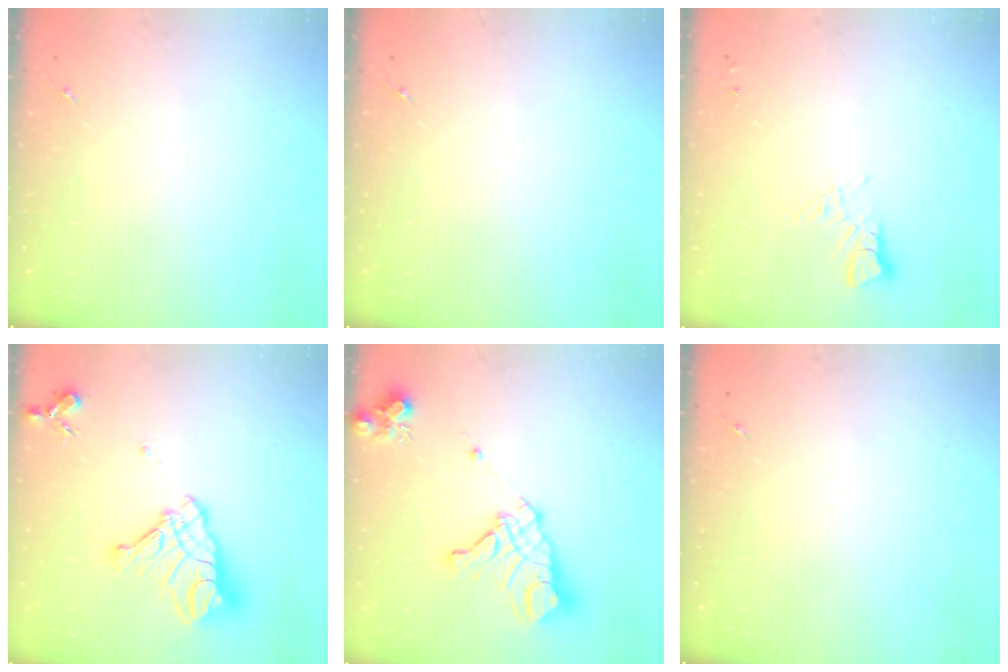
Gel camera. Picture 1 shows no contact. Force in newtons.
{"total": 0.0}
{"total": 3.8, "press": 3.8, "slide": 0.3}
{"total": 15.8, "press": 15.7, "slide": 1.7}
{"total": 15.8, "press": 15.7, "slide": 1.7}
{"total": 0.0}